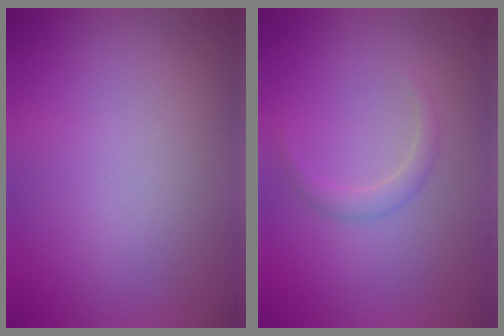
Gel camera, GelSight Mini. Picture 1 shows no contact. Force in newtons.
{"total": 1.2, "press": 1.2, "slide": 0.0}